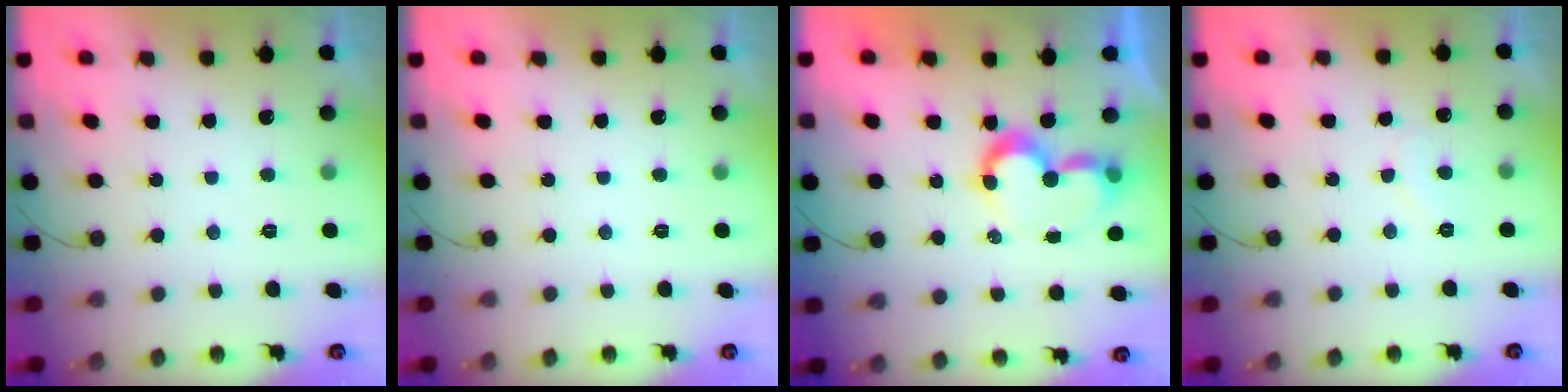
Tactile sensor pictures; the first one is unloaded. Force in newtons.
{"total": 0.0}
{"total": 8.3, "press": 8.3, "slide": 0.7}
{"total": 5.6, "press": 5.6, "slide": 0.5}